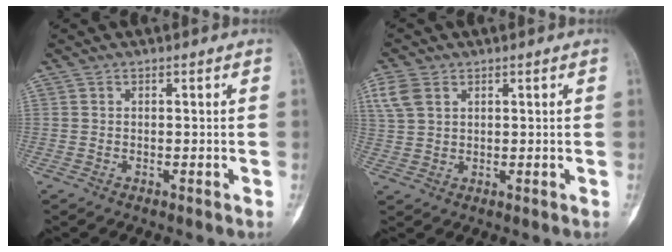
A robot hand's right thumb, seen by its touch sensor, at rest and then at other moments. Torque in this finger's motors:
{"motor_torque": [0.05, 1.09, 0.54, 0.15, 0.21]}